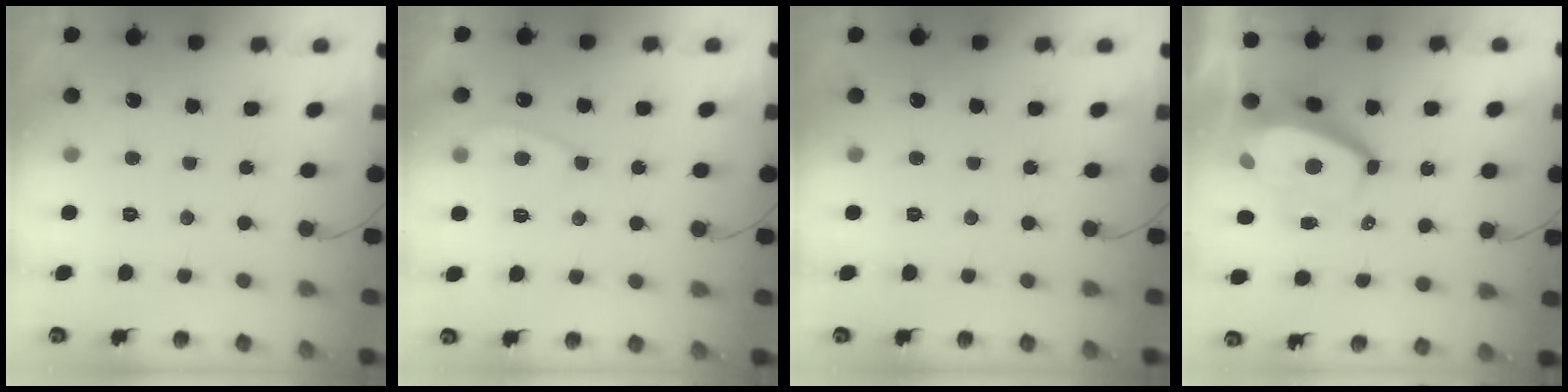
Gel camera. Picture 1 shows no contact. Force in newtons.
{"total": 5.7, "press": 5.6, "slide": 0.6}
{"total": 0.0}
{"total": 9.5, "press": 9.4, "slide": 1.1}